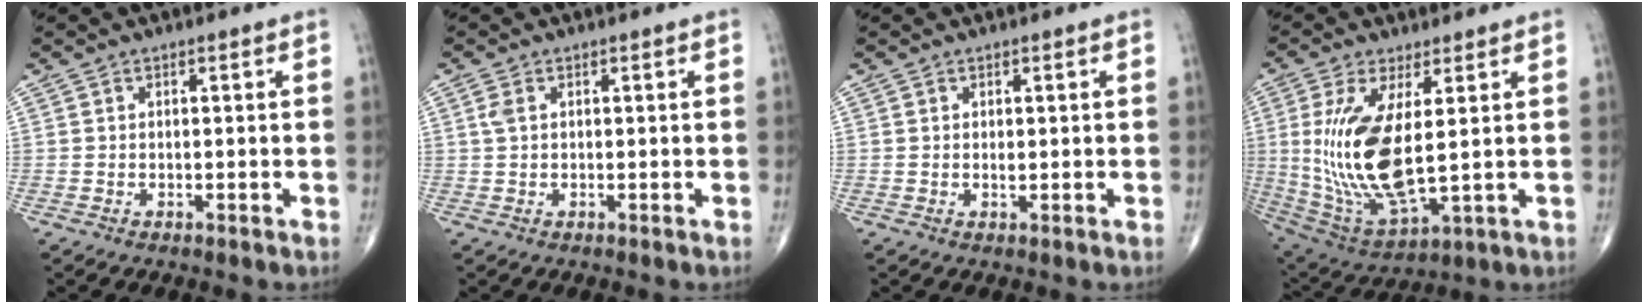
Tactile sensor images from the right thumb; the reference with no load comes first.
{"total": 1.6, "force": [0.5, 0.9, 1.3], "torque": [-0.037, 0.009, 0.012]}
{"total": 0.8, "force": [0.1, 0.4, 0.7], "torque": [-0.011, -0.002, 0.003]}
{"total": 16.9, "force": [1.7, 6.2, 15.7], "torque": [-0.329, -0.027, 0.050]}